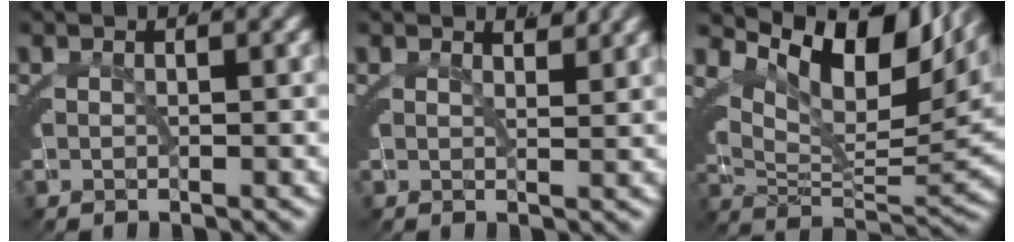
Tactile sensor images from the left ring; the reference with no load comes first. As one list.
[{"total": 1.3, "force": [1.1, 0.4, 0.6], "torque": [-0.004, -0.010, 0.022]}, {"total": 12.3, "force": [6.3, 5.0, 9.3], "torque": [-0.131, 0.016, 0.099]}]